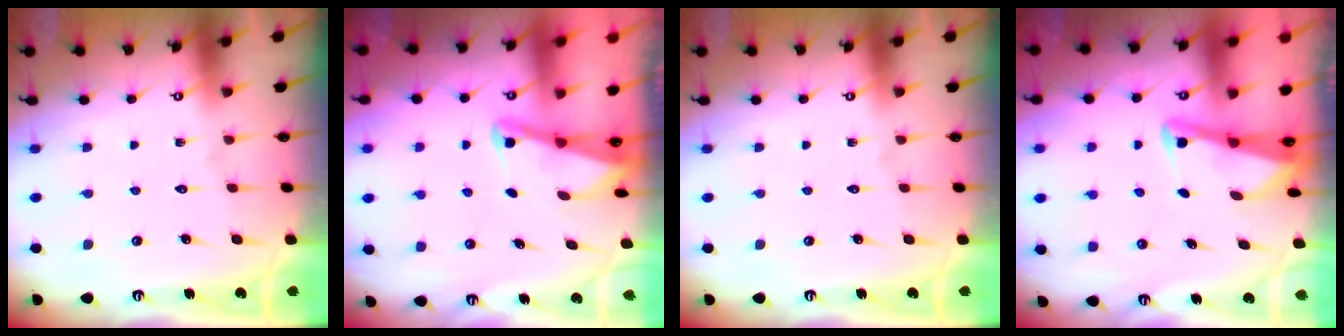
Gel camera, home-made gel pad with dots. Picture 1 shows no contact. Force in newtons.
{"total": 2.1, "press": 2.1, "slide": 0.4}
{"total": 0.0}
{"total": 2.9, "press": 2.8, "slide": 0.4}